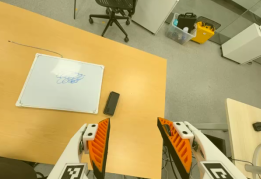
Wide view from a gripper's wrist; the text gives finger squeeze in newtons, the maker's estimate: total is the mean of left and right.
{"total": 0.0}